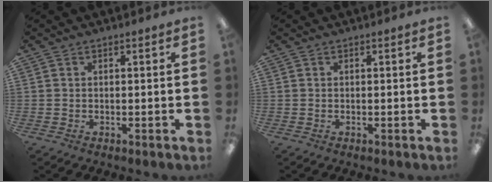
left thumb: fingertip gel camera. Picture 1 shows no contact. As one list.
[{"total": 0.0}]